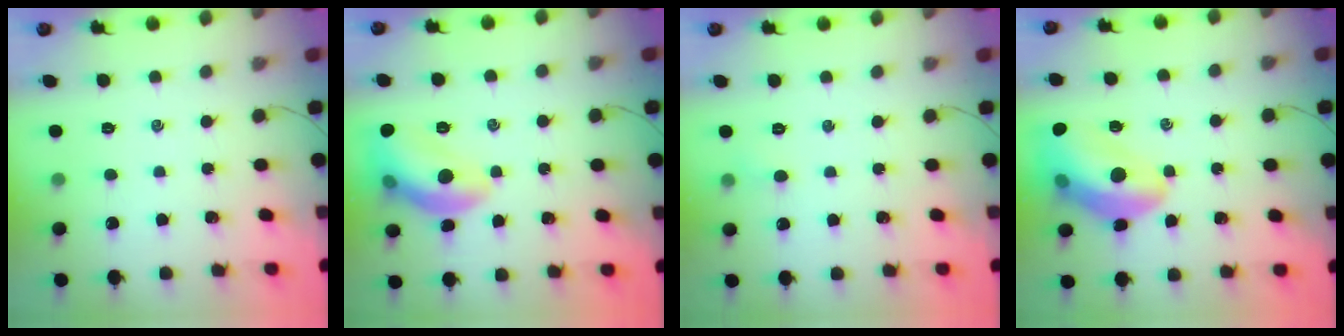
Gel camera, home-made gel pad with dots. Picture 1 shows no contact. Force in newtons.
{"total": 13.7, "press": 13.6, "slide": 1.0}
{"total": 2.8, "press": 2.6, "slide": 1.0}
{"total": 17.3, "press": 17.0, "slide": 2.9}